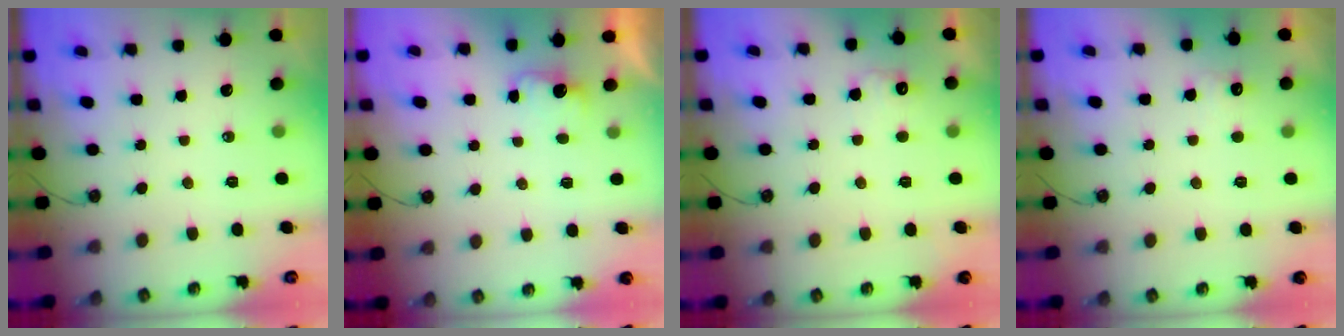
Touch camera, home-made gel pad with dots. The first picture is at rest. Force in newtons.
{"total": 2.4, "press": 2.3, "slide": 0.8}
{"total": 5.7, "press": 5.5, "slide": 1.3}
{"total": 4.5, "press": 4.3, "slide": 1.2}